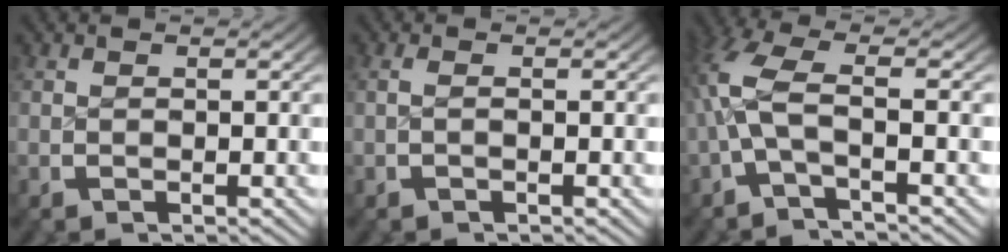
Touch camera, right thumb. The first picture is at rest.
{"total": 0.7, "force": [-0.2, -0.1, 0.6], "torque": [-0.013, 0.003, -0.005]}
{"total": 5.2, "force": [-0.5, 2.2, 4.7], "torque": [-0.124, -0.007, -0.004]}